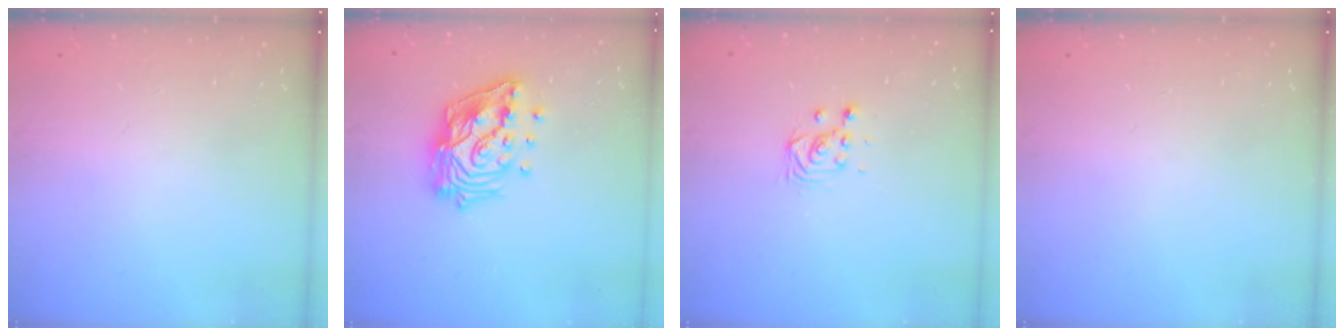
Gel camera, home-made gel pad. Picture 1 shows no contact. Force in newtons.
{"total": 17.5, "press": 17.5, "slide": 1.4}
{"total": 3.9, "press": 3.9, "slide": 0.2}
{"total": 0.0}